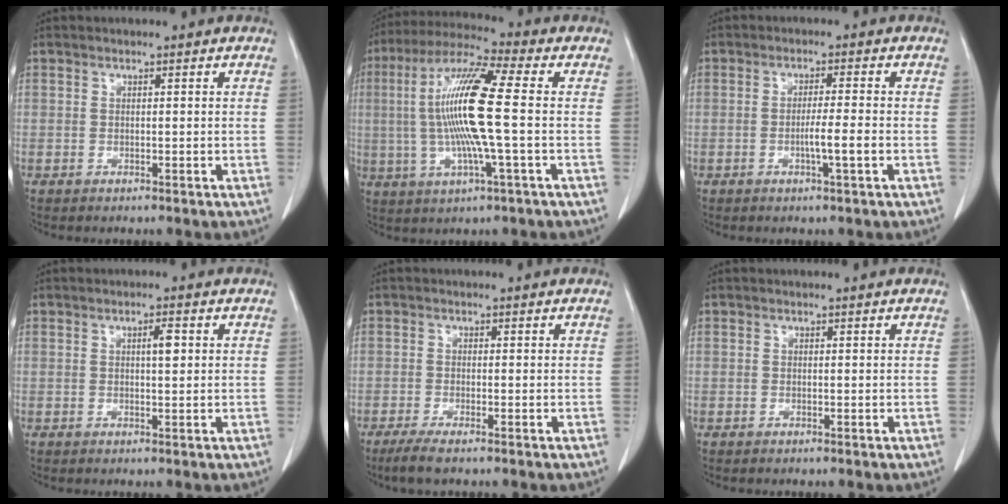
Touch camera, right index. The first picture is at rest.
{"total": 14.9, "force": [0.1, 0.3, 14.9], "torque": [-0.301, 0.007, -0.005]}
{"total": 3.7, "force": [-1.0, -0.4, 3.6], "torque": [-0.058, -0.002, -0.015]}
{"total": 2.1, "force": [0.6, 0.4, 2.0], "torque": [-0.031, 0.003, 0.012]}
{"total": 3.5, "force": [-2.6, 0.3, 2.3], "torque": [-0.045, -0.010, -0.047]}
{"total": 0.0}